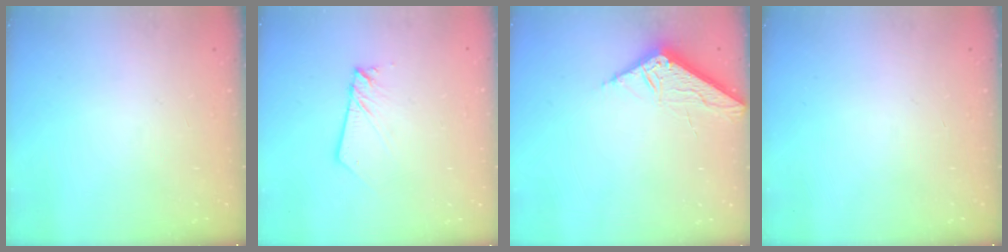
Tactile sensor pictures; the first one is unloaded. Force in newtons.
{"total": 2.7, "press": 2.7, "slide": 0.2}
{"total": 7.8, "press": 7.8, "slide": 0.3}
{"total": 0.0}